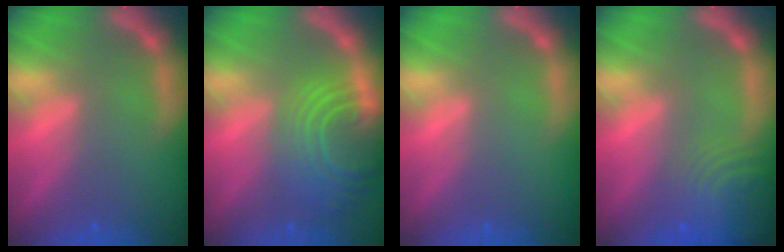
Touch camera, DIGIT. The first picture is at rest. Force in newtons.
{"total": 9.5}
{"total": 0.0}
{"total": 8.0}